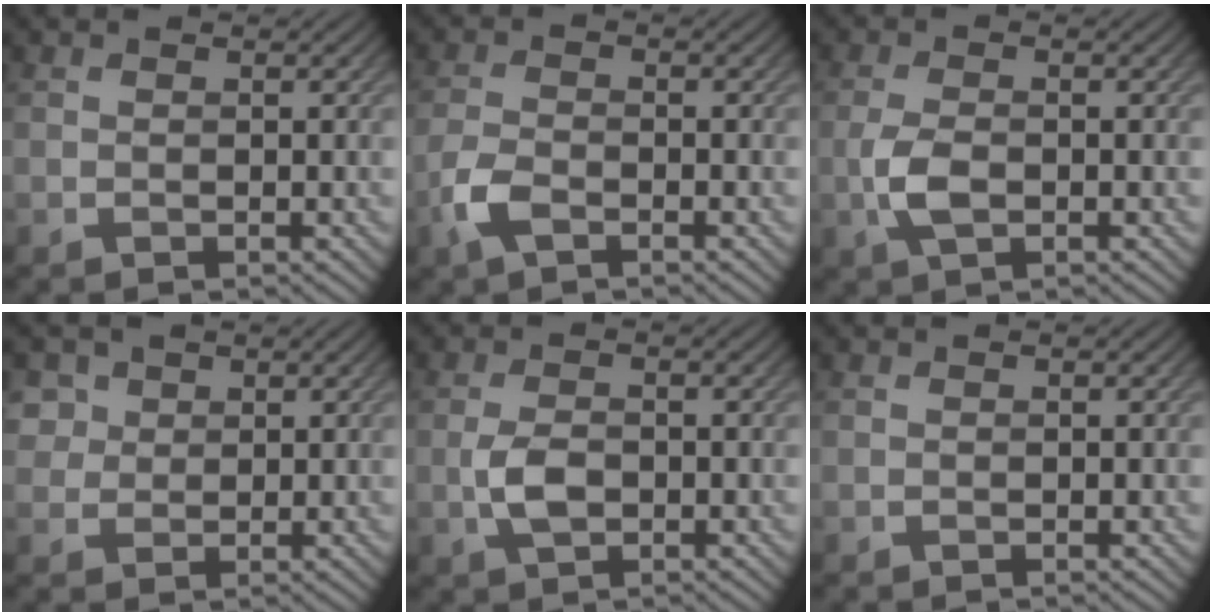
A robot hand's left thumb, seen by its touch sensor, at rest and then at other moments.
{"total": 3.6, "force": [-2.1, 1.5, 2.6], "torque": [-0.067, -0.001, -0.052]}
{"total": 3.5, "force": [-0.9, 1.5, 3.0], "torque": [-0.071, -0.002, -0.024]}
{"total": 2.9, "force": [1.4, 2.4, 0.7], "torque": [-0.027, -0.005, 0.034]}
{"total": 3.3, "force": [-0.8, 1.8, 2.6], "torque": [-0.057, 0.000, -0.018]}
{"total": 0.0}